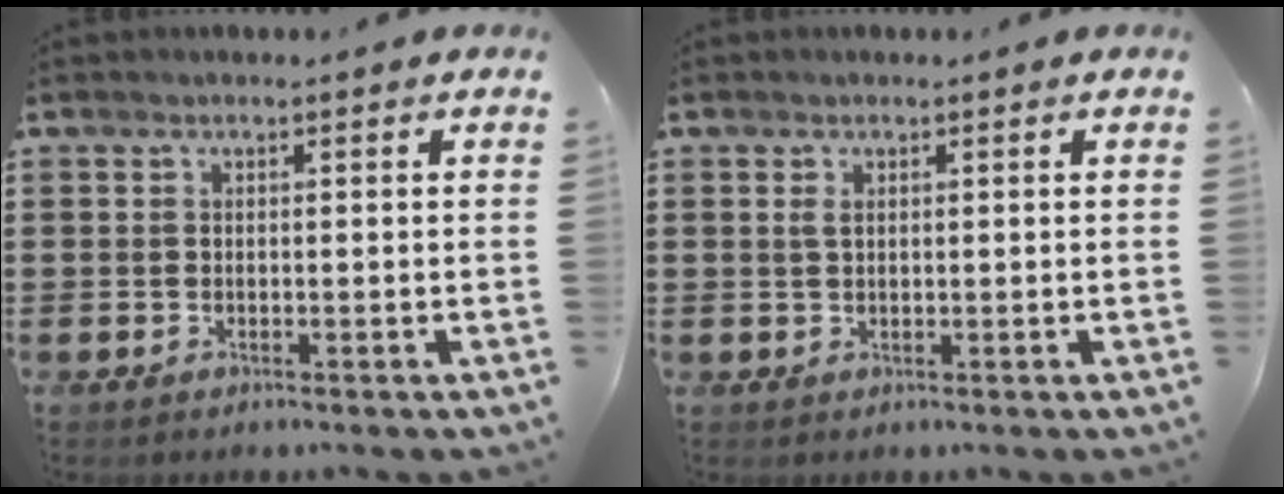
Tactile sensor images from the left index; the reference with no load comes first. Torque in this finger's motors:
{"motor_torque": [0.48, 0.44, 0.03, 0.05]}